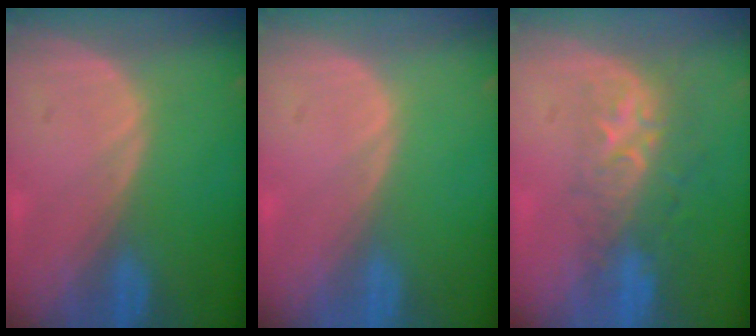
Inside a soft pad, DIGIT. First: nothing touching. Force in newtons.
{"total": 0.0}
{"total": 8.9, "press": 7.2, "slide": 5.2}